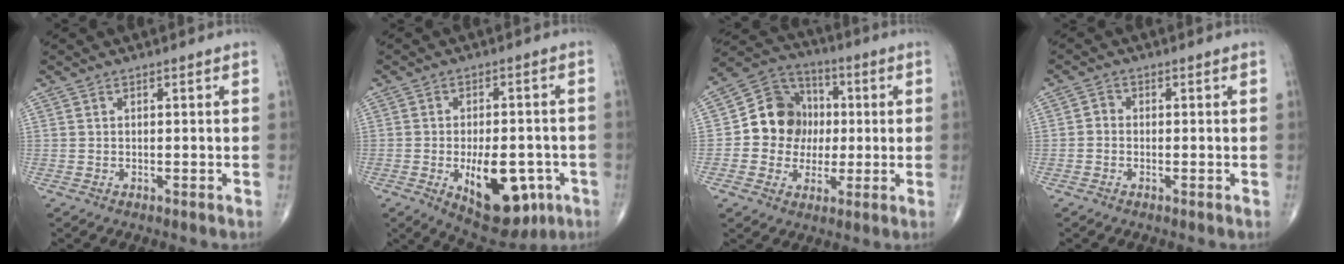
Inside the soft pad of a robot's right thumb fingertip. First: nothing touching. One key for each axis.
{"total": 14.8, "fx": -5.2, "fy": 7.6, "fz": 11.6, "tx": -0.144, "ty": 0.011, "tz": -0.058}
{"total": 12.8, "fx": 0.1, "fy": 11.5, "fz": 5.7, "tx": -0.049, "ty": 0.023, "tz": -0.003}
{"total": 1.5, "fx": -0.5, "fy": 1.2, "fz": 0.7, "tx": -0.004, "ty": 0.004, "tz": -0.015}